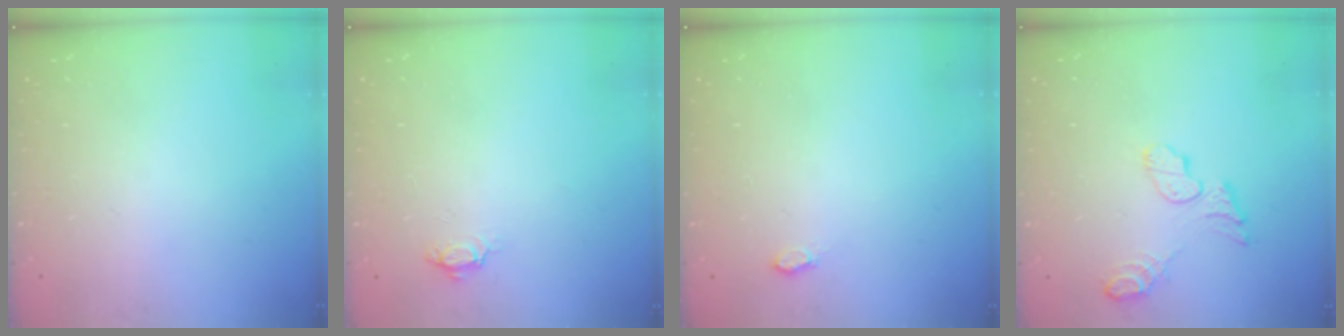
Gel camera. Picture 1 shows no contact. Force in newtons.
{"total": 3.3, "press": 3.3, "slide": 0.4}
{"total": 3.5, "press": 3.5, "slide": 0.5}
{"total": 8.2, "press": 8.2, "slide": 0.3}